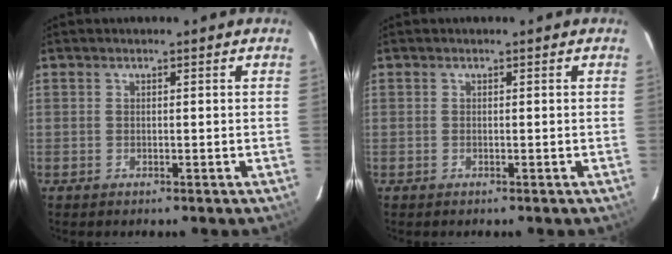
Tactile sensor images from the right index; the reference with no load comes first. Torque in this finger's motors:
{"motor_torque": [-0.03, 0.12, -0.10, 0.01]}